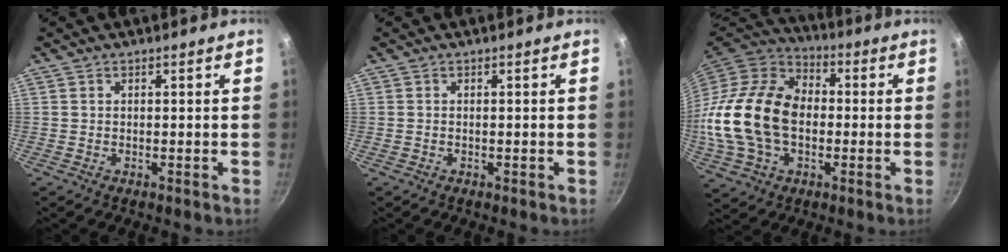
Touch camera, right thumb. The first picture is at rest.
{"total": 0.0}
{"total": 23.0, "force": [-1.5, 15.8, 16.7], "torque": [-0.311, 0.034, -0.030]}